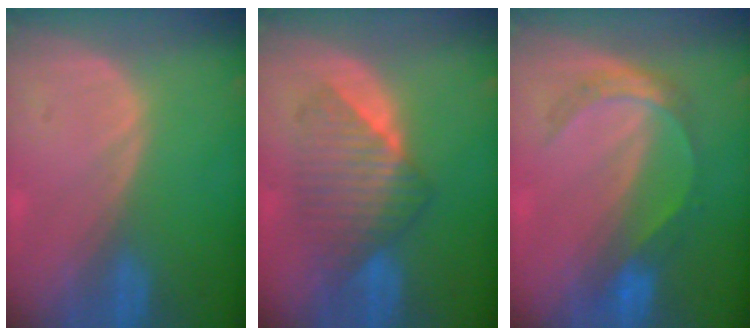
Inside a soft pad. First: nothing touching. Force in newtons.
{"total": 7.1, "press": 7.1, "slide": 0.2}
{"total": 5.4, "press": 5.1, "slide": 1.7}